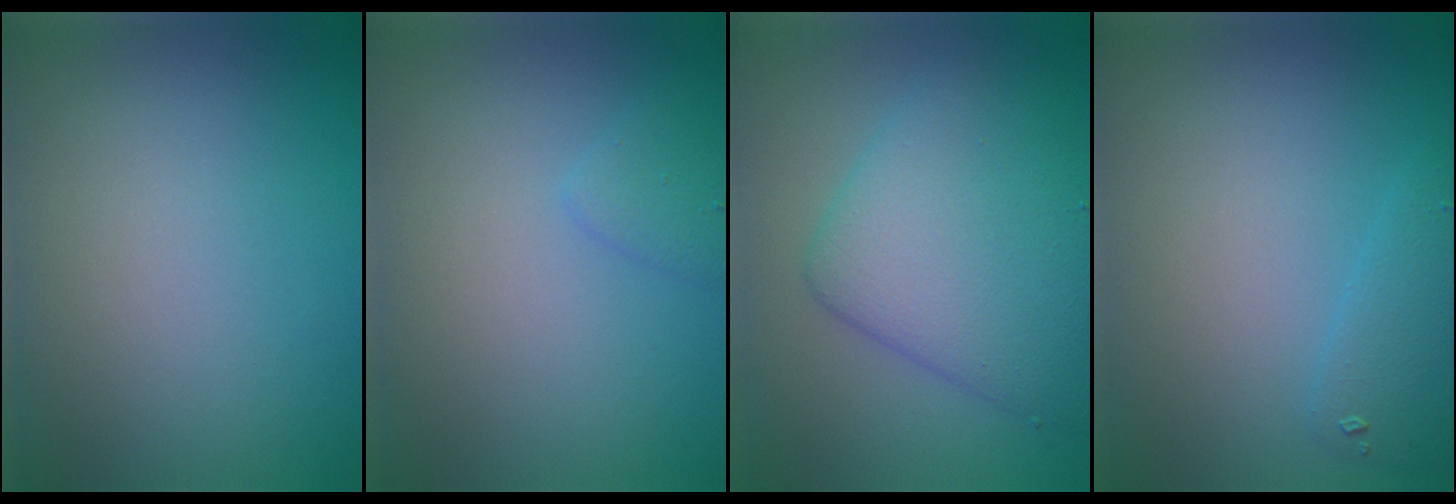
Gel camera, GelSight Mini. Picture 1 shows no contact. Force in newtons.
{"total": 1.3, "press": 1.3, "slide": 0.0}
{"total": 7.5, "press": 7.5, "slide": 0.3}
{"total": 2.1, "press": 2.1, "slide": 0.2}